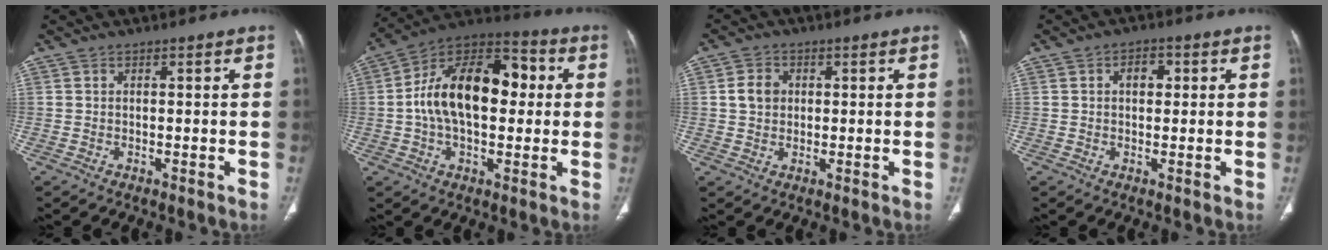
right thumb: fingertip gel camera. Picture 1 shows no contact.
{"total": 20.1, "force": [1.5, 11.6, 16.3], "torque": [-0.252, 0.037, 0.017]}
{"total": 4.2, "force": [0.7, 3.5, 2.2], "torque": [-0.030, 0.004, 0.011]}
{"total": 3.3, "force": [0.7, 2.2, 2.3], "torque": [-0.022, 0.004, 0.008]}